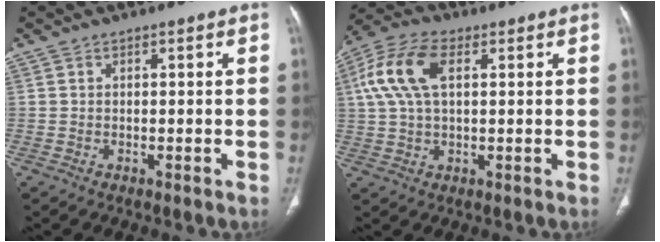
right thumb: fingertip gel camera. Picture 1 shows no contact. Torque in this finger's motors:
{"motor_torque": [0.14, 0.29, 0.45, -0.04, 0.17]}